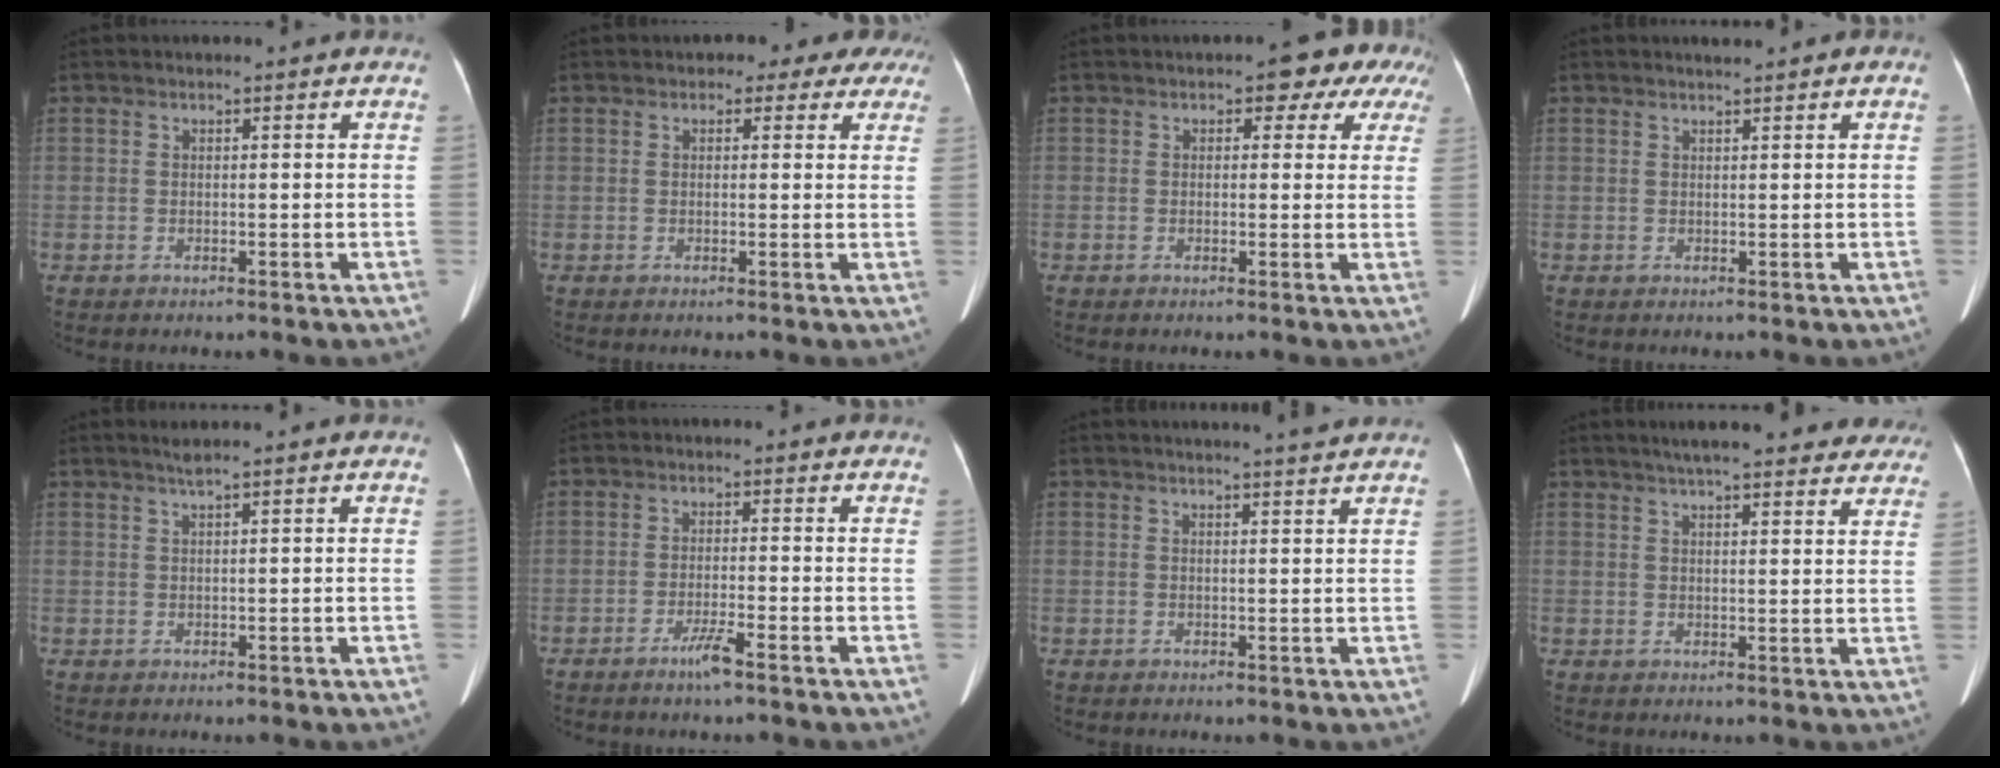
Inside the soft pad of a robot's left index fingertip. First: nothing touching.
{"total": 6.0, "force": [4.7, 3.3, 1.5], "torque": [0.002, 0.010, 0.039]}
{"total": 5.3, "force": [2.7, 3.4, 3.0], "torque": [-0.013, 0.015, 0.017]}
{"total": 0.9, "force": [0.9, 0.2, 0.3], "torque": [-0.006, 0.007, 0.014]}
{"total": 1.6, "force": [1.2, -0.4, 0.9], "torque": [-0.022, 0.005, 0.027]}
{"total": 2.8, "force": [-1.9, -0.3, 2.0], "torque": [-0.044, -0.006, -0.037]}
{"total": 4.4, "force": [4.0, -1.0, 1.5], "torque": [-0.021, -0.001, 0.044]}
{"total": 19.3, "force": [16.8, 3.8, 8.8], "torque": [-0.112, 0.024, 0.202]}